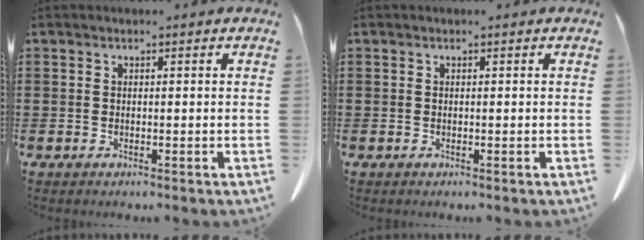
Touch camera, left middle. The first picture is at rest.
{"total": 0.0}